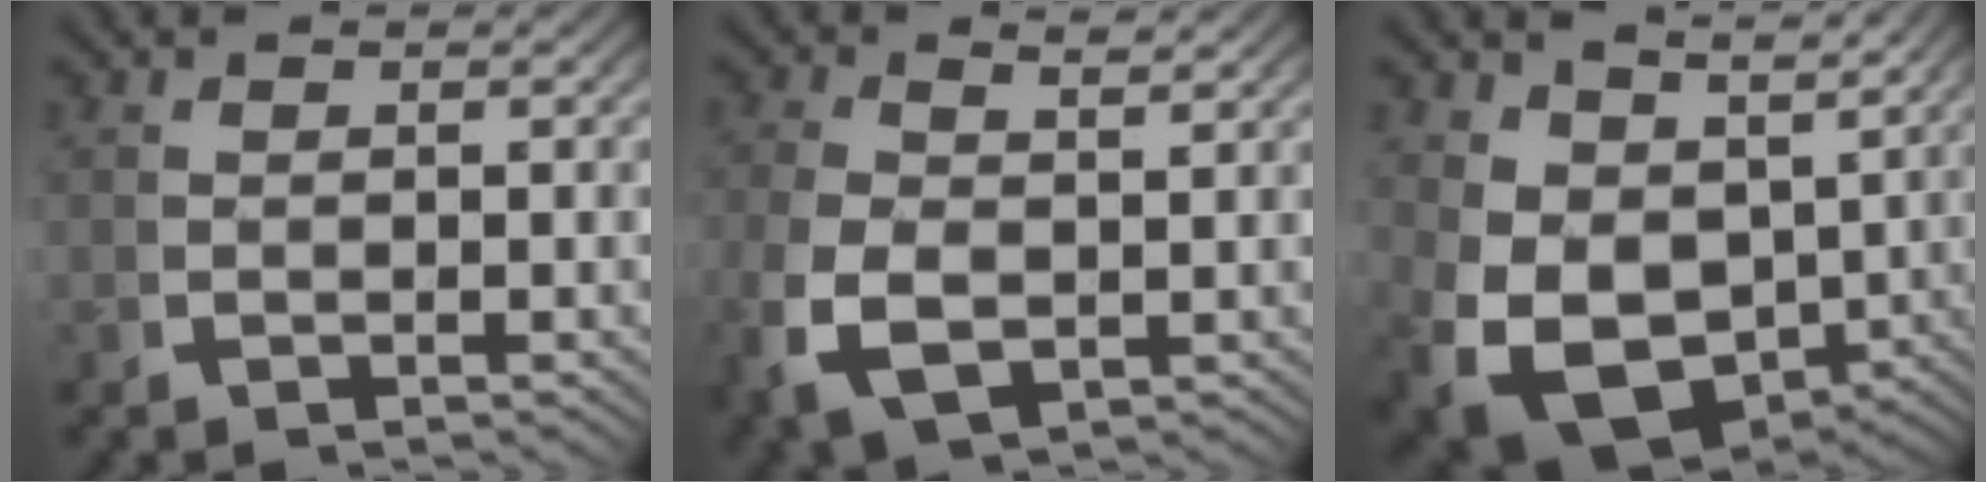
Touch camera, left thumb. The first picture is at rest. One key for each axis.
{"total": 5.3, "fx": -0.4, "fy": 3.2, "fz": 4.2, "tx": -0.111, "ty": -0.021, "tz": 0.011}
{"total": 10.3, "fx": -2.2, "fy": 7.2, "fz": 7.0, "tx": -0.168, "ty": -0.072, "tz": -0.007}